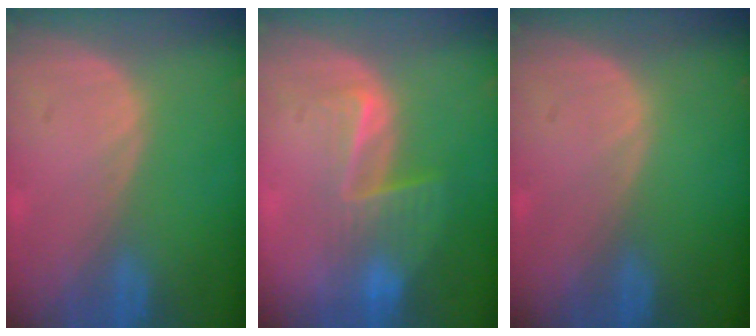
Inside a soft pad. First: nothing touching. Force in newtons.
{"total": 6.6, "press": 5.6, "slide": 3.5}
{"total": 0.0}